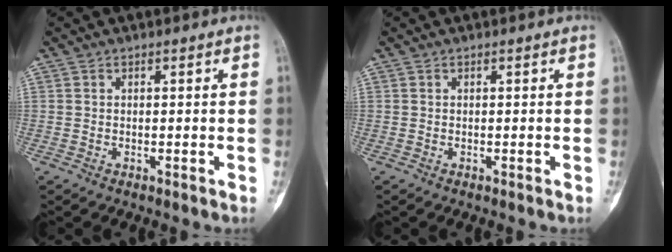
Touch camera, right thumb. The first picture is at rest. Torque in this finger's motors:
{"motor_torque": [0.10, 0.10, -0.04, -0.04, 0.00]}